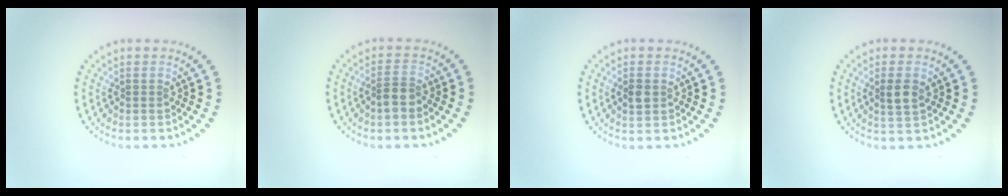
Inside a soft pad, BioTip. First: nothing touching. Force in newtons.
{"total": 2.0, "press": 1.7, "slide": 1.0}
{"total": 1.3, "press": 1.3, "slide": 0.1}
{"total": 1.9, "press": 1.9, "slide": 0.6}